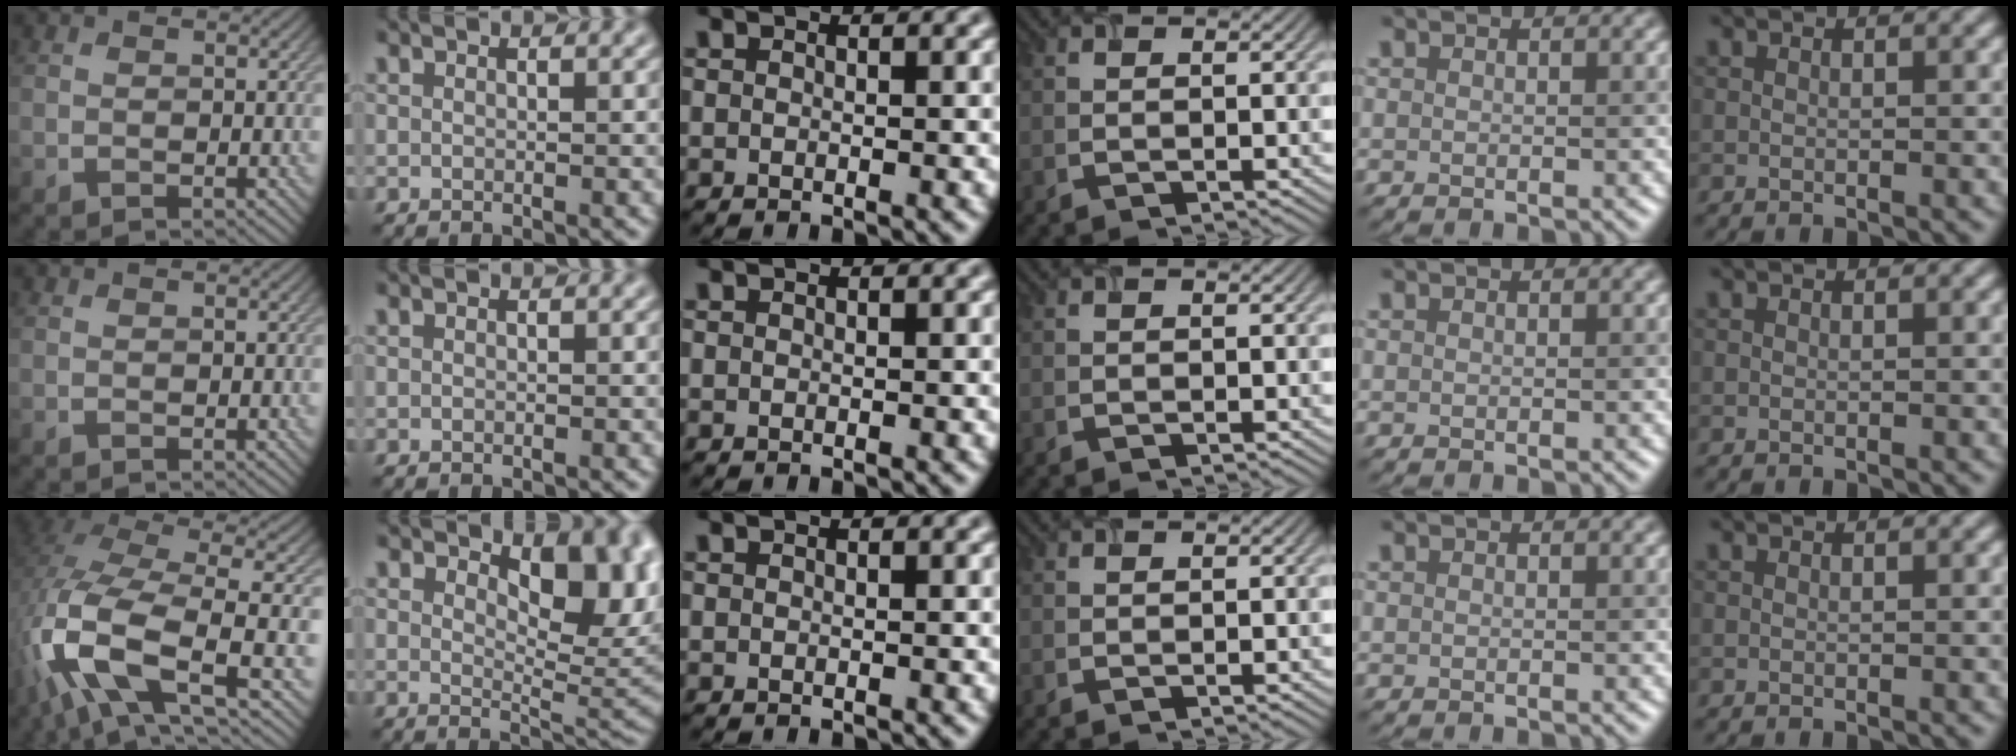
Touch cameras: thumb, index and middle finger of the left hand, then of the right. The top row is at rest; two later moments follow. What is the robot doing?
{"motion": "open", "object": "airpods case & airpods"}